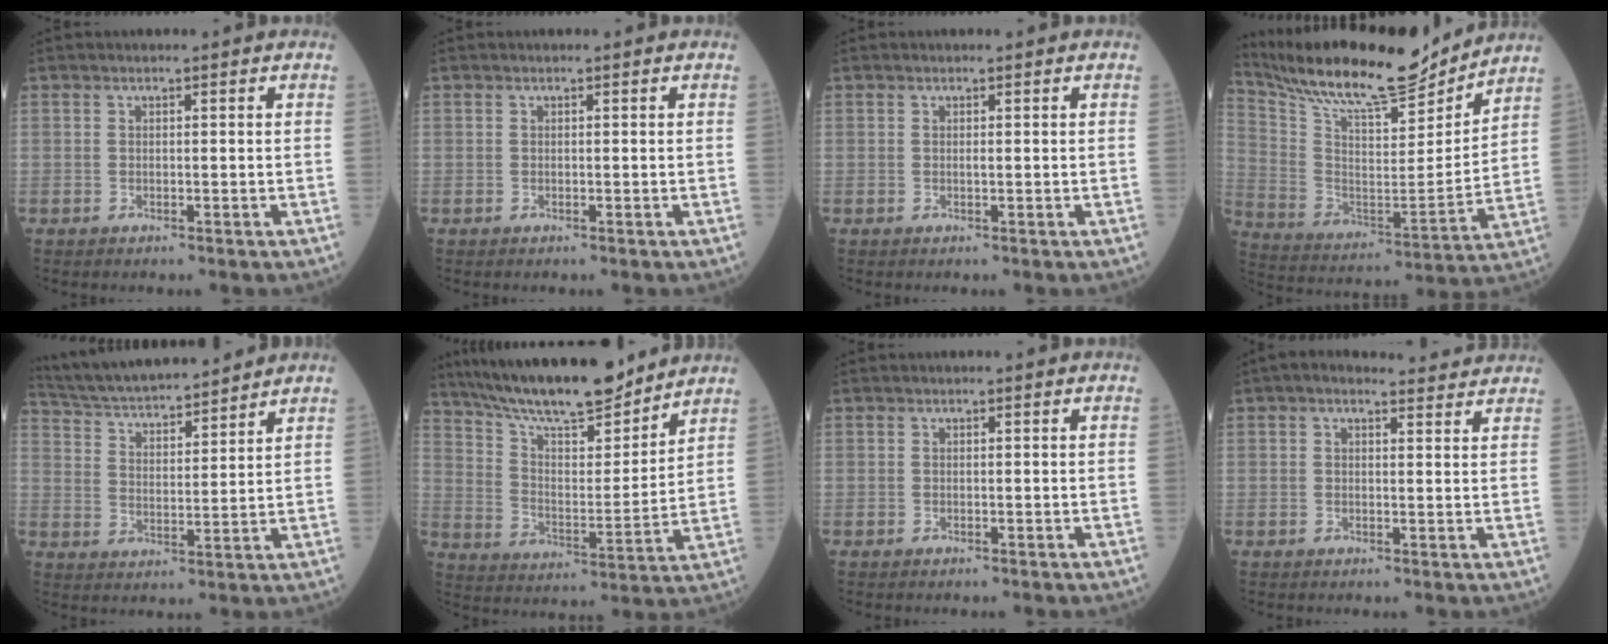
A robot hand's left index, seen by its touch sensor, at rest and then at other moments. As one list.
[{"total": 0.0}, {"total": 0.8, "force": [-0.8, -0.1, 0.0], "torque": [-0.004, -0.007, -0.012]}, {"total": 21.1, "force": [19.1, 2.8, 8.5], "torque": [-0.170, -0.019, 0.315]}, {"total": 15.1, "force": [13.9, 1.8, 5.7], "torque": [-0.108, 0.014, 0.235]}, {"total": 17.5, "force": [15.2, 2.4, 8.3], "torque": [-0.148, -0.003, 0.258]}, {"total": 0.0}, {"total": 4.6, "force": [4.0, 1.5, 1.7], "torque": [-0.026, 0.019, 0.045]}]